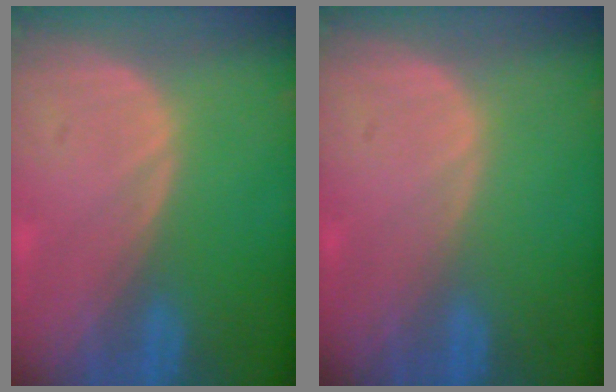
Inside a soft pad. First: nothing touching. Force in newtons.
{"total": 0.0}